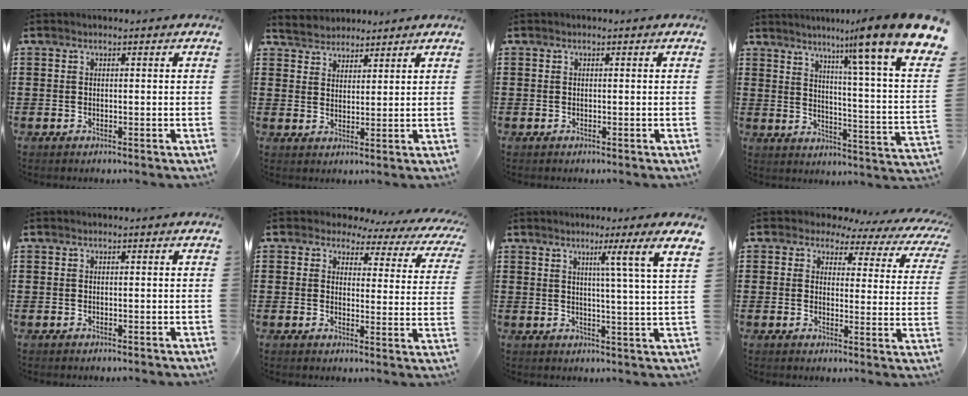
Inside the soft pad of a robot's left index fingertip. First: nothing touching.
{"total": 3.3, "force": [3.0, 1.3, -0.7], "torque": [-0.002, -0.004, 0.056]}
{"total": 0.0}
{"total": 11.8, "force": [8.9, -0.8, 7.7], "torque": [-0.140, -0.082, 0.131]}
{"total": 0.0}
{"total": 3.0, "force": [2.3, 1.7, 0.8], "torque": [-0.034, -0.014, 0.035]}
{"total": 6.2, "force": [3.4, -2.1, 4.7], "torque": [-0.075, -0.032, 0.043]}
{"total": 3.1, "force": [2.2, 1.9, 0.9], "torque": [-0.035, -0.011, 0.033]}